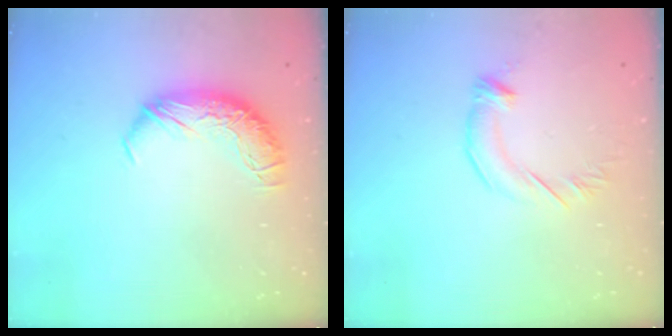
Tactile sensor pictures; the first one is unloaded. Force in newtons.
{"total": 2.9, "press": 2.9, "slide": 0.5}